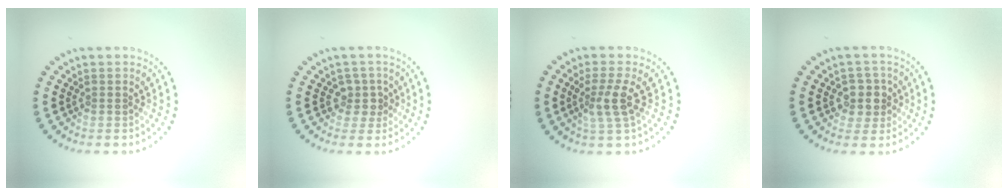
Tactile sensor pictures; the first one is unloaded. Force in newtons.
{"total": 1.9, "press": 1.4, "slide": 1.3}
{"total": 2.6, "press": 2.1, "slide": 1.5}
{"total": 2.6, "press": 2.3, "slide": 1.1}